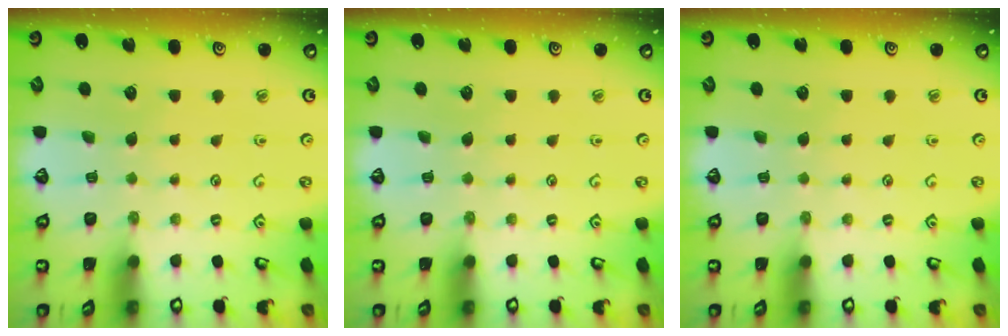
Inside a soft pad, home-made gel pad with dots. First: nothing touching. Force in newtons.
{"total": 0.0}
{"total": 0.0}